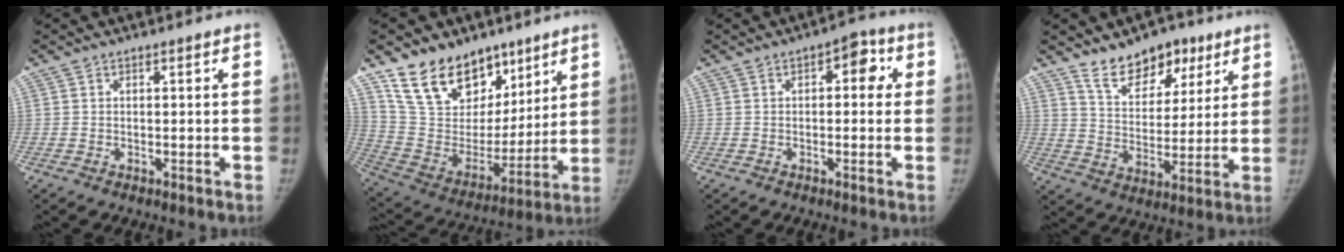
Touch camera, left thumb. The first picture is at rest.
{"total": 20.3, "force": [13.5, 12.5, 8.4], "torque": [-0.094, -0.071, 0.246]}
{"total": 5.4, "force": [1.0, 3.1, 4.3], "torque": [-0.023, 0.013, 0.001]}
{"total": 12.0, "force": [8.2, 7.0, 5.2], "torque": [-0.044, -0.047, 0.140]}